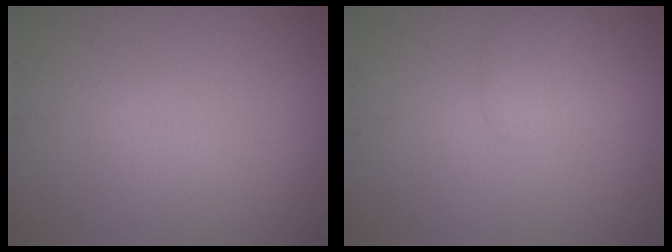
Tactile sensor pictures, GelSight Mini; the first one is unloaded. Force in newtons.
{"total": 2.2, "press": 2.2, "slide": 0.1}